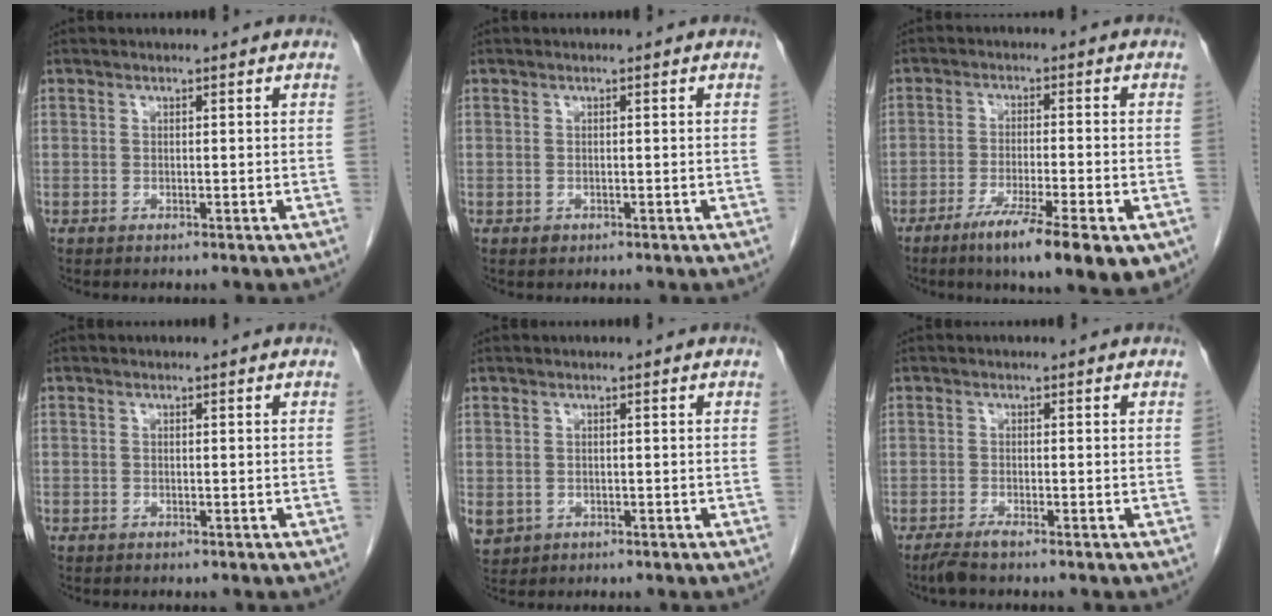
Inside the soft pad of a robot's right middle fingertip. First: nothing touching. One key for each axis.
{"total": 0.6, "fx": -0.3, "fy": 0.5, "fz": 0.2, "tx": -0.002, "ty": 0.002, "tz": -0.003}
{"total": 12.6, "fx": -7.2, "fy": 1.8, "fz": 10.1, "tx": -0.129, "ty": -0.021, "tz": -0.108}
{"total": 0.6, "fx": -0.4, "fy": 0.4, "fz": 0.0, "tx": -0.006, "ty": 0.004, "tz": -0.011}
{"total": 4.6, "fx": -1.7, "fy": 4.0, "fz": 1.4, "tx": -0.035, "ty": -0.003, "tz": -0.021}
{"total": 2.2, "fx": -1.8, "fy": 0.0, "fz": 1.3, "tx": -0.032, "ty": -0.007, "tz": -0.036}